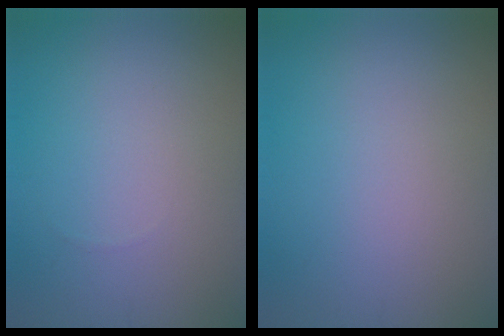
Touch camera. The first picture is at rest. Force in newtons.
{"total": 0.0}